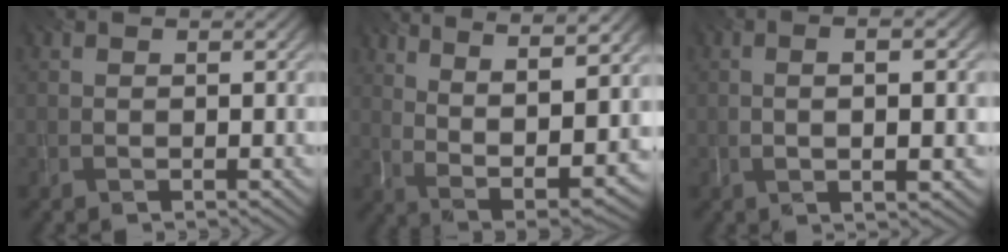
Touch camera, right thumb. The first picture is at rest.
{"total": 12.8, "force": [6.2, 4.0, 10.4], "torque": [-0.202, 0.012, 0.107]}
{"total": 4.5, "force": [-0.3, 0.5, 4.5], "torque": [-0.077, 0.005, -0.004]}